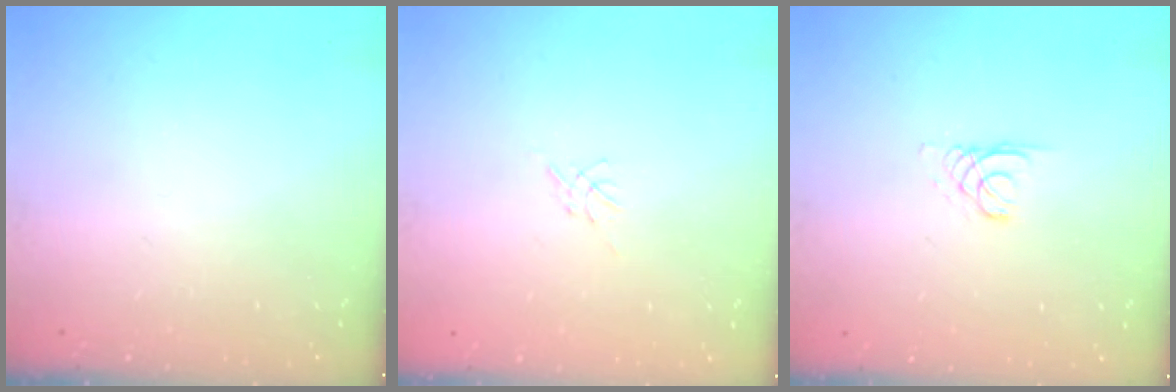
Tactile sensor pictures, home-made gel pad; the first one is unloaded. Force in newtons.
{"total": 0.0}
{"total": 1.3, "press": 1.3, "slide": 0.1}